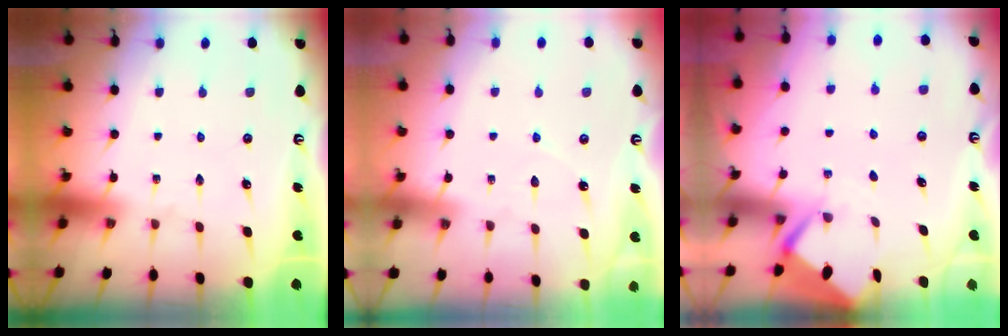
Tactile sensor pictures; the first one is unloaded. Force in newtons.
{"total": 2.7, "press": 2.7, "slide": 0.4}
{"total": 2.9, "press": 2.9, "slide": 0.4}